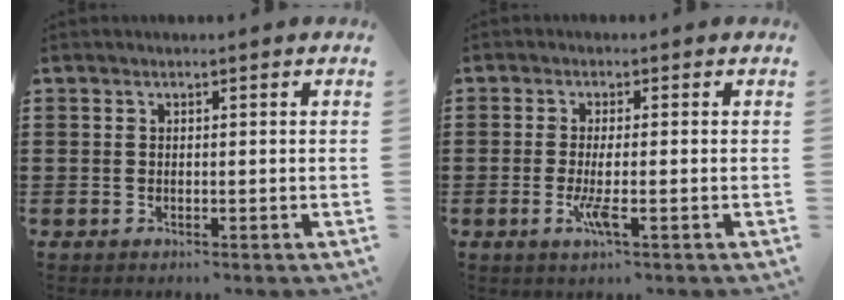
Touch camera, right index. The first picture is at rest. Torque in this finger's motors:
{"motor_torque": [0.52, 0.04, 0.07, 0.03]}